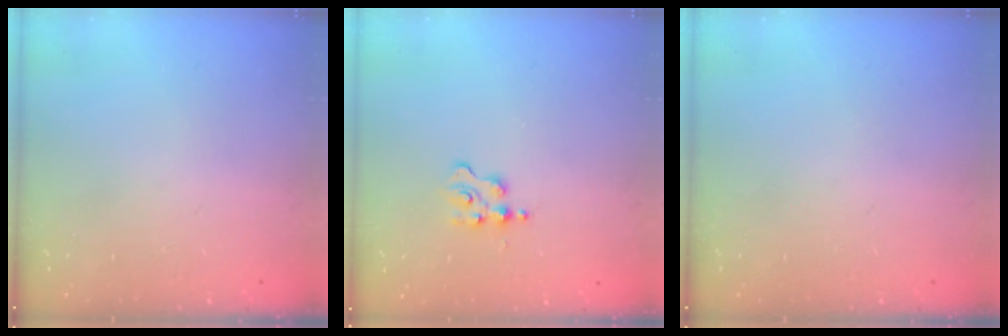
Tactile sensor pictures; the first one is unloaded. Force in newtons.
{"total": 2.4, "press": 2.4, "slide": 0.2}
{"total": 0.0}